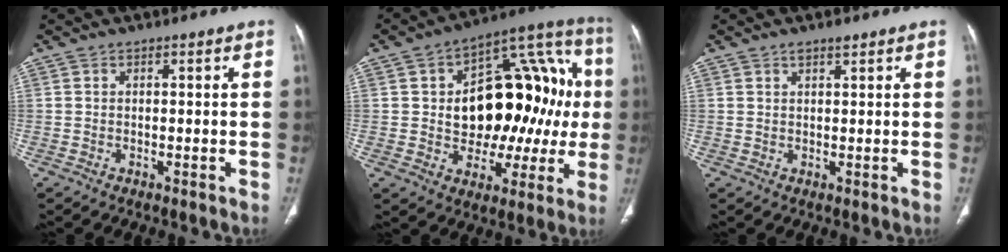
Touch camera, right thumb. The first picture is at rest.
{"total": 24.0, "force": [1.3, 14.7, 18.9], "torque": [-0.211, 0.041, 0.027]}
{"total": 1.7, "force": [1.4, 0.6, 0.9], "torque": [-0.005, -0.006, 0.022]}